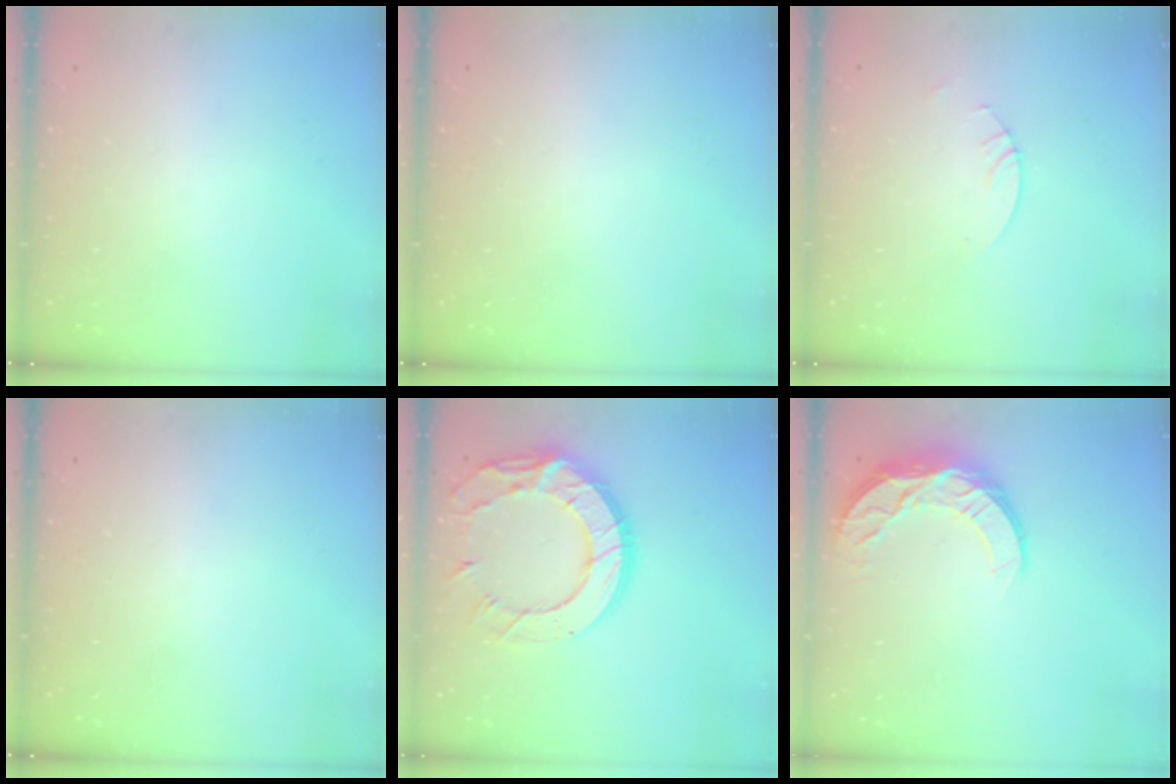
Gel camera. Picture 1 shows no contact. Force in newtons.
{"total": 0.0}
{"total": 2.7, "press": 2.7, "slide": 0.2}
{"total": 0.0}
{"total": 17.6, "press": 17.5, "slide": 1.2}
{"total": 10.1, "press": 10.1, "slide": 0.7}